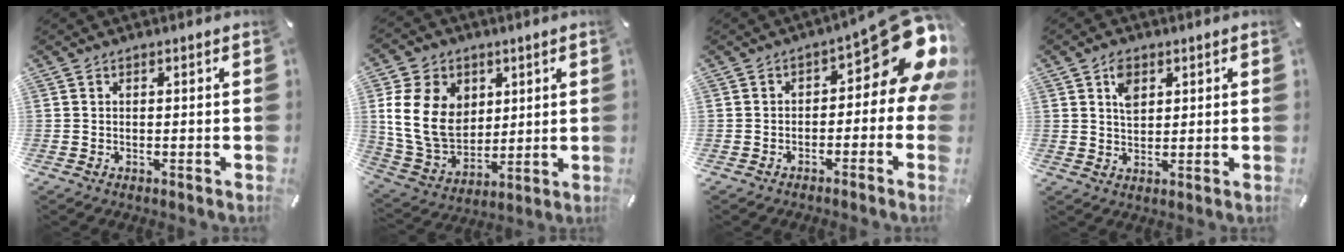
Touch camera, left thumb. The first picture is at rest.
{"total": 15.1, "force": [3.4, 12.4, 8.0], "torque": [-0.179, -0.007, 0.065]}
{"total": 14.2, "force": [5.2, 6.7, 11.4], "torque": [-0.132, -0.047, 0.084]}
{"total": 4.8, "force": [2.0, 3.3, 2.9], "torque": [-0.049, 0.000, 0.033]}